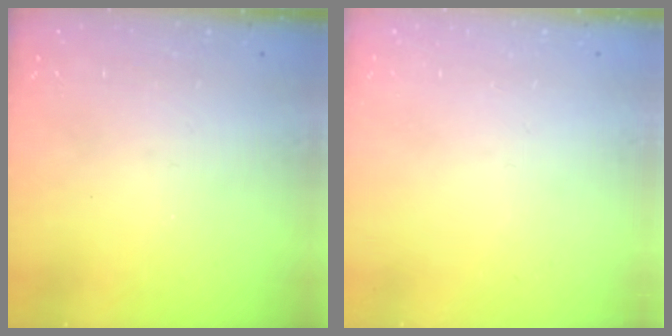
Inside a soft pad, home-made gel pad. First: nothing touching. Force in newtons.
{"total": 0.0}